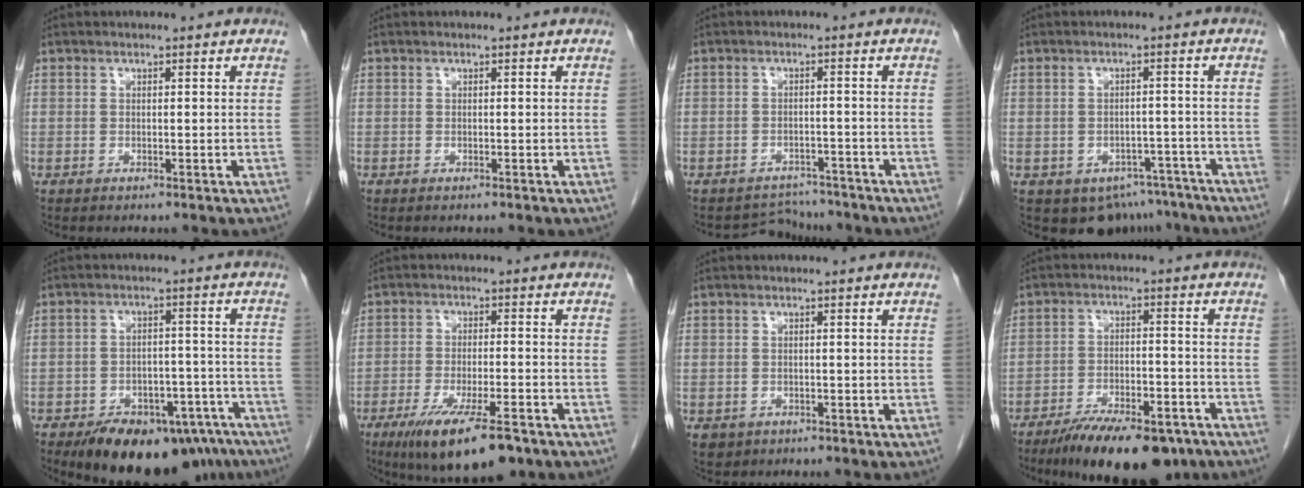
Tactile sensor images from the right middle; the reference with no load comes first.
{"total": 0.0}
{"total": 4.2, "force": [-3.9, 1.4, -1.0], "torque": [0.013, 0.012, -0.055]}
{"total": 8.6, "force": [-6.2, 5.7, 1.9], "torque": [-0.013, 0.010, -0.074]}
{"total": 18.1, "force": [-14.1, 8.0, 8.0], "torque": [-0.088, 0.011, -0.183]}
{"total": 12.7, "force": [-8.4, 2.6, 9.2], "torque": [-0.154, -0.028, -0.133]}
{"total": 2.7, "force": [-1.5, 2.2, 0.6], "torque": [-0.013, -0.001, -0.018]}
{"total": 15.1, "force": [-11.3, 4.9, 8.7], "torque": [-0.123, -0.004, -0.175]}